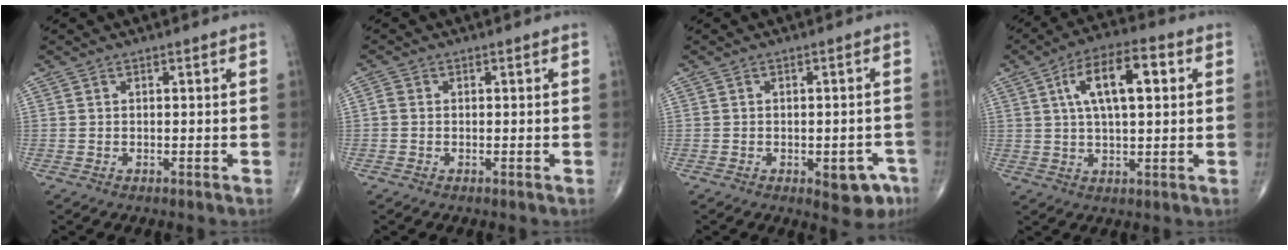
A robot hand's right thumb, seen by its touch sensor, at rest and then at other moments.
{"total": 1.1, "force": [-0.2, 0.9, 0.6], "torque": [-0.011, 0.000, -0.007]}
{"total": 6.2, "force": [-2.8, 3.1, 4.6], "torque": [-0.033, 0.016, -0.027]}
{"total": 12.4, "force": [3.3, 5.1, 10.9], "torque": [-0.179, 0.014, 0.051]}